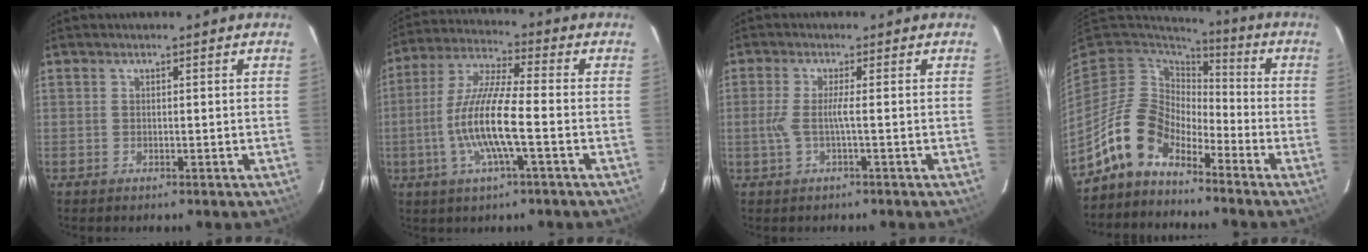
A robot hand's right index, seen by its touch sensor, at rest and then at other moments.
{"total": 12.5, "force": [-3.2, 1.4, 12.0], "torque": [-0.247, -0.002, -0.064]}
{"total": 3.2, "force": [-0.7, -0.5, 3.1], "torque": [-0.074, -0.002, -0.013]}
{"total": 11.3, "force": [-8.0, 6.4, 4.8], "torque": [-0.101, 0.022, -0.159]}